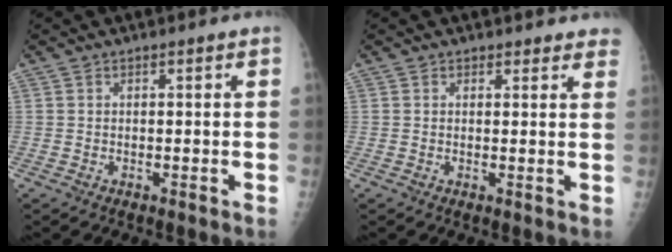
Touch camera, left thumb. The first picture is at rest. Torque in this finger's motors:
{"motor_torque": [-0.07, 0.04, 0.03, -0.05, 0.03]}